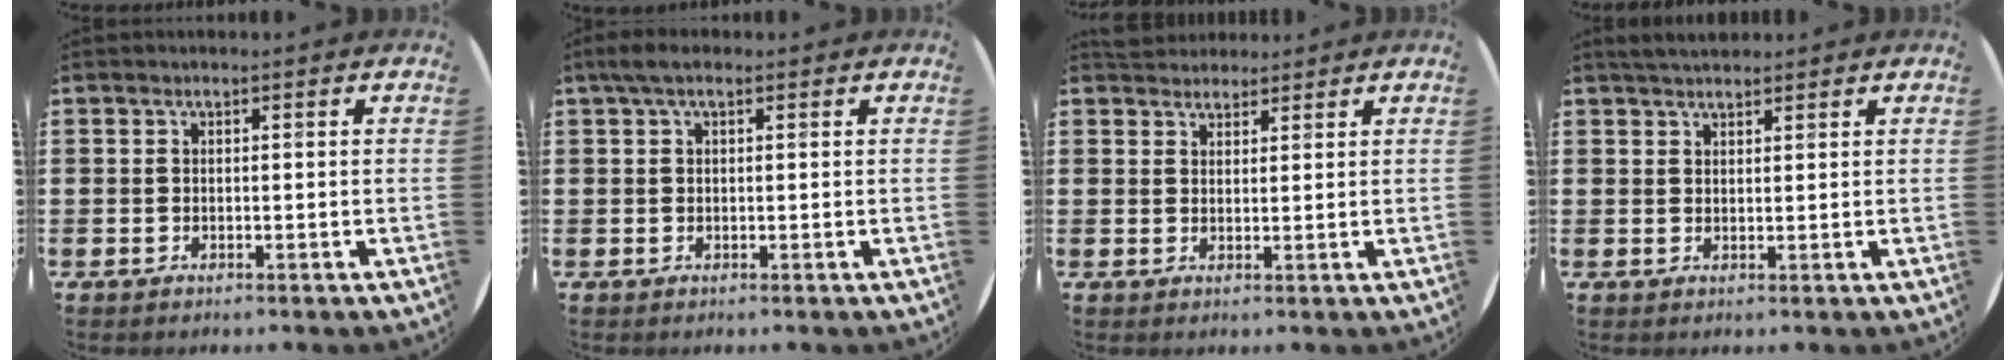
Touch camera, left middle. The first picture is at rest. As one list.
[{"total": 1.9, "force": [1.0, 0.7, 1.4], "torque": [-0.029, 0.009, 0.016]}, {"total": 2.8, "force": [2.6, 0.9, -0.2], "torque": [-0.001, 0.000, 0.052]}, {"total": 2.3, "force": [2.2, 0.5, 0.5], "torque": [-0.012, 0.002, 0.042]}]